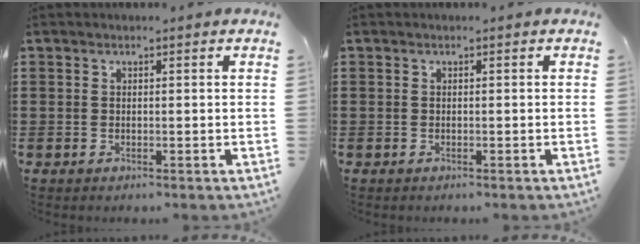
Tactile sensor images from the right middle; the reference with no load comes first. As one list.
[{"total": 0.0}]